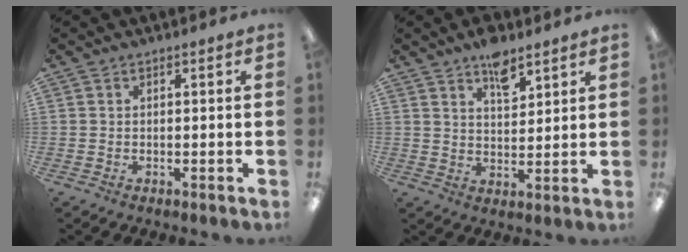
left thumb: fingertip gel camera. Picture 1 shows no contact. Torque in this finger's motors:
{"motor_torque": [0.83, 0.43, 1.20, -0.44, 0.00]}